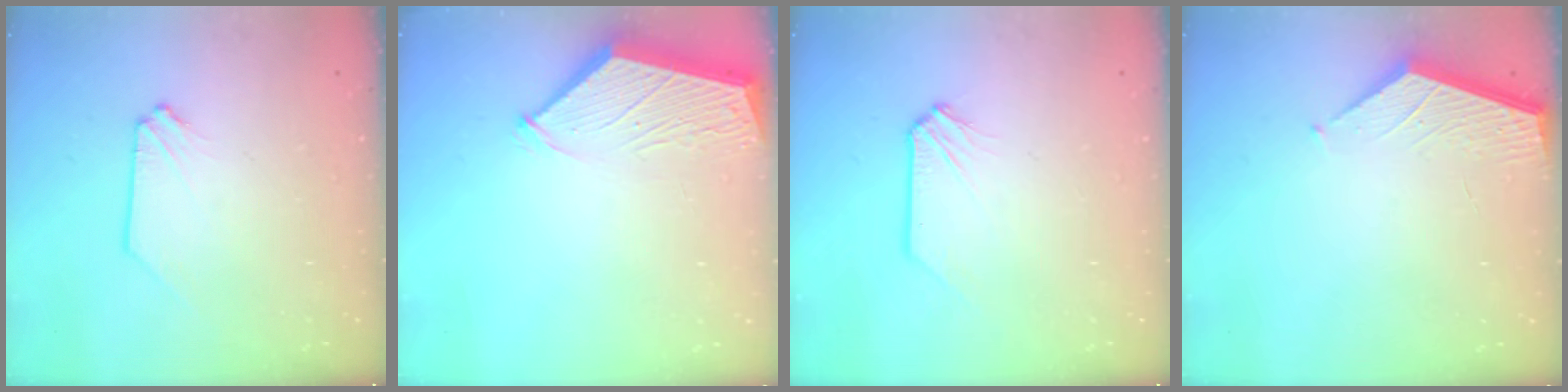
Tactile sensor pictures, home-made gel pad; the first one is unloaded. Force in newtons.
{"total": 2.9, "press": 2.9, "slide": 0.4}
{"total": 0.0}
{"total": 2.2, "press": 2.2, "slide": 0.2}